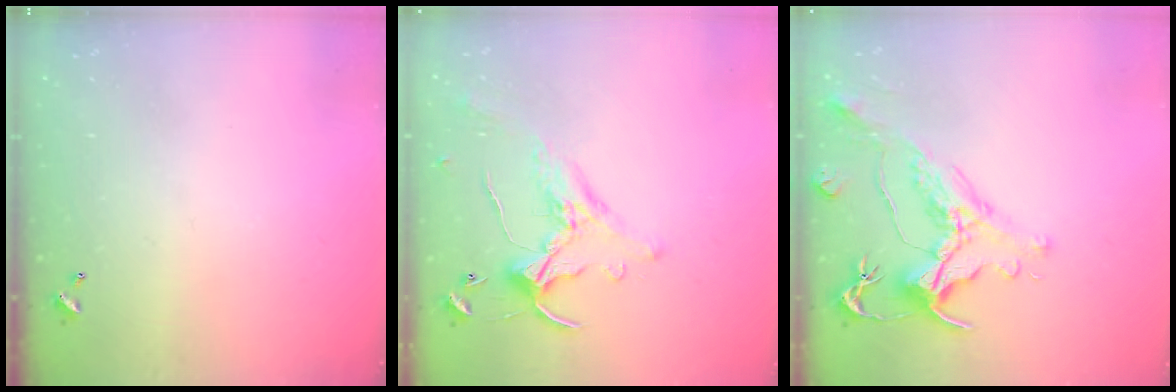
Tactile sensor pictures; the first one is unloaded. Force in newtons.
{"total": 1.1, "press": 0.3, "slide": 1.0}
{"total": 1.6, "press": 0.9, "slide": 1.3}